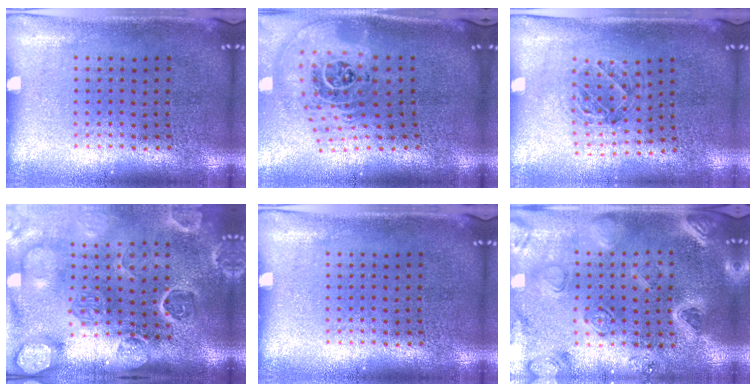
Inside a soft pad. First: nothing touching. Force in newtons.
{"total": 2.8, "press": 1.9, "slide": 2.0}
{"total": 1.0, "press": 1.0, "slide": 0.2}
{"total": 4.5, "press": 3.5, "slide": 2.7}
{"total": 0.0}
{"total": 2.3, "press": 2.3, "slide": 0.3}